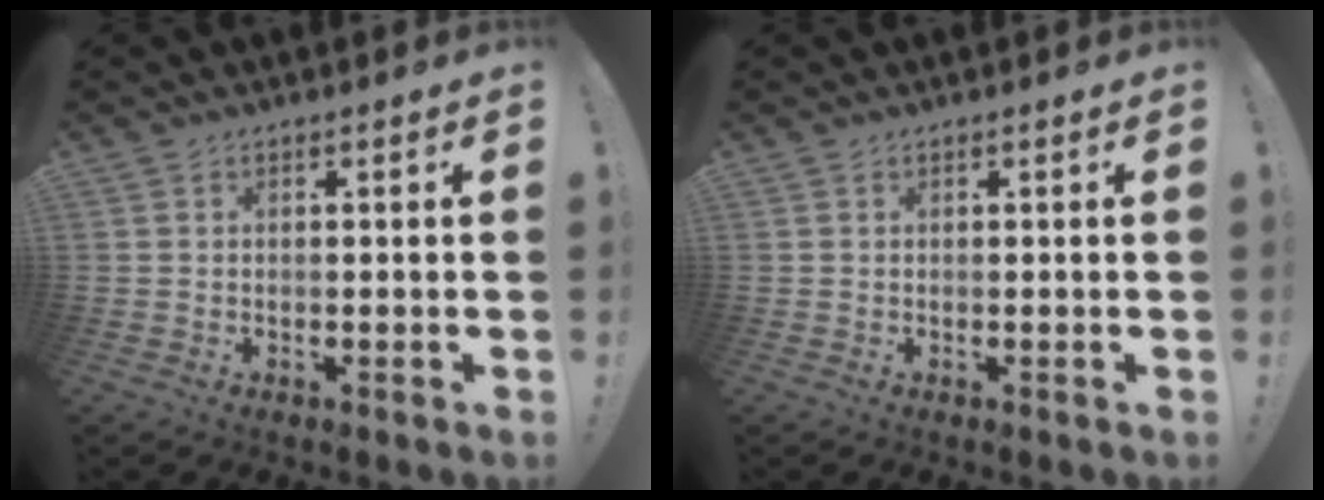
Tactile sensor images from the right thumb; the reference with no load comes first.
{"total": 0.0}